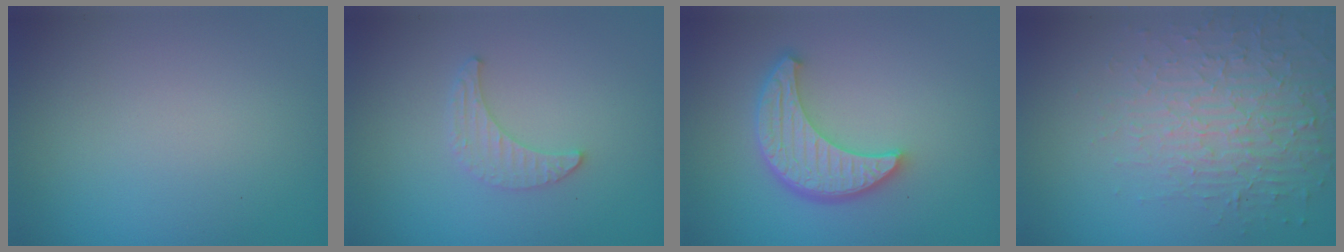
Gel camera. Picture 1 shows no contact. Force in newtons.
{"total": 2.0, "press": 1.9, "slide": 0.5}
{"total": 5.4, "press": 4.3, "slide": 3.2}
{"total": 4.1, "press": 4.0, "slide": 0.8}